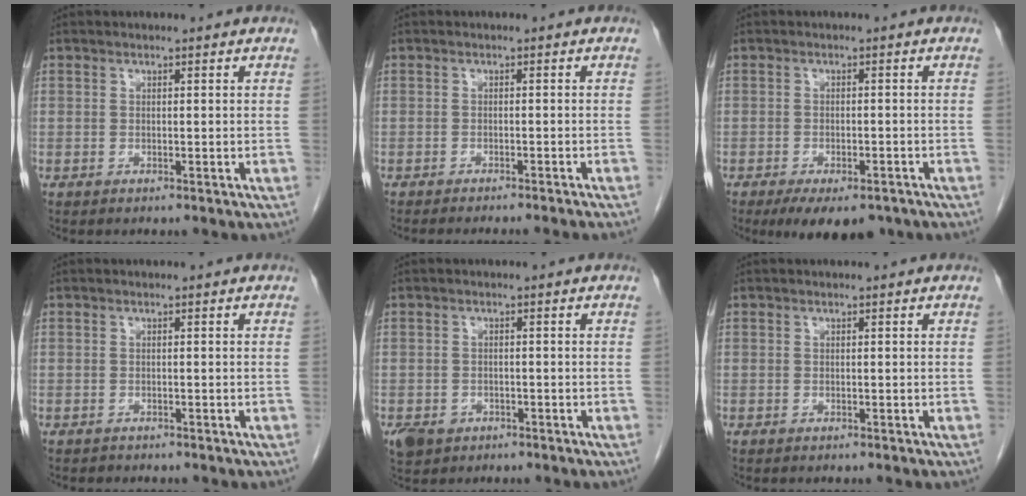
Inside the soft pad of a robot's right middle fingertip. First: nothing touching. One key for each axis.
{"total": 8.8, "fx": -7.9, "fy": -0.3, "fz": 3.8, "tx": -0.027, "ty": -0.018, "tz": -0.096}
{"total": 8.5, "fx": -6.2, "fy": 3.4, "fz": 4.8, "tx": -0.063, "ty": -0.006, "tz": -0.089}
{"total": 0.7, "fx": -0.6, "fy": 0.3, "fz": 0.0, "tx": -0.011, "ty": 0.000, "tz": -0.011}
{"total": 4.1, "fx": -2.4, "fy": 3.1, "fz": 1.3, "tx": -0.021, "ty": 0.001, "tz": -0.034}
{"total": 0.0}